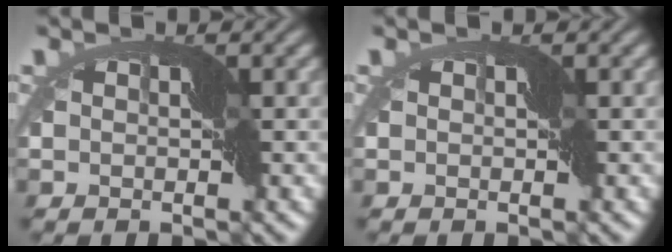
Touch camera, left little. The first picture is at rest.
{"total": 0.0}